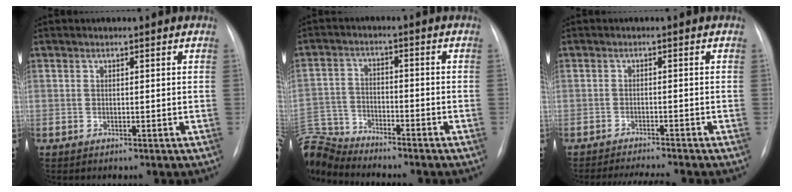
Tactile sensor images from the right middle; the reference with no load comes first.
{"total": 10.8, "force": [-10.6, 1.3, 1.6], "torque": [-0.048, 0.018, -0.202]}
{"total": 6.0, "force": [-5.6, -0.6, 2.2], "torque": [-0.031, -0.012, -0.086]}